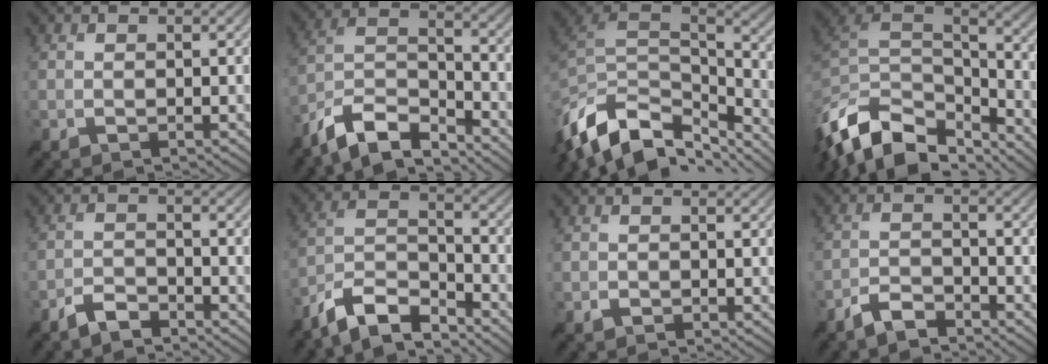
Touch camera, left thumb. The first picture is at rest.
{"total": 10.1, "force": [-8.3, 2.8, 4.9], "torque": [-0.095, 0.005, -0.175]}
{"total": 14.5, "force": [-8.5, 7.7, 8.9], "torque": [-0.236, -0.029, -0.139]}
{"total": 14.7, "force": [-9.0, 7.8, 8.7], "torque": [-0.236, -0.019, -0.149]}
{"total": 3.0, "force": [-2.5, 0.9, 1.3], "torque": [-0.026, 0.002, -0.057]}
{"total": 9.0, "force": [-7.4, 2.4, 4.4], "torque": [-0.083, 0.006, -0.158]}
{"total": 0.7, "force": [-0.4, 0.6, 0.1], "torque": [0.003, -0.004, -0.007]}
{"total": 3.4, "force": [-2.8, 1.0, 1.5], "torque": [-0.030, 0.001, -0.066]}